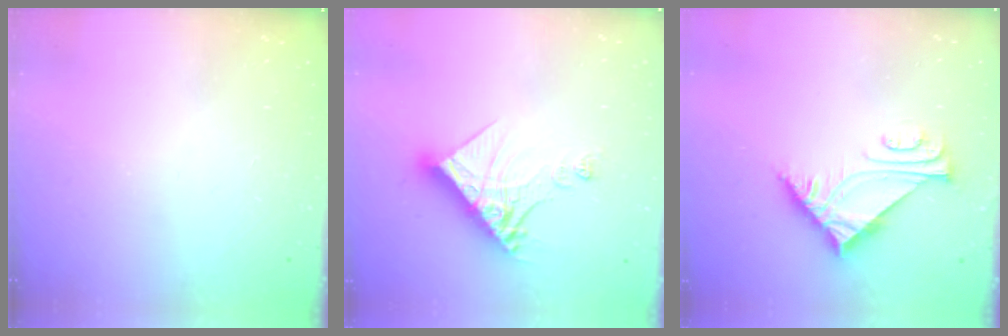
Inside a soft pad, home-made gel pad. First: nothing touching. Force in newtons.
{"total": 14.6, "press": 14.5, "slide": 1.3}
{"total": 6.4, "press": 6.4, "slide": 0.1}